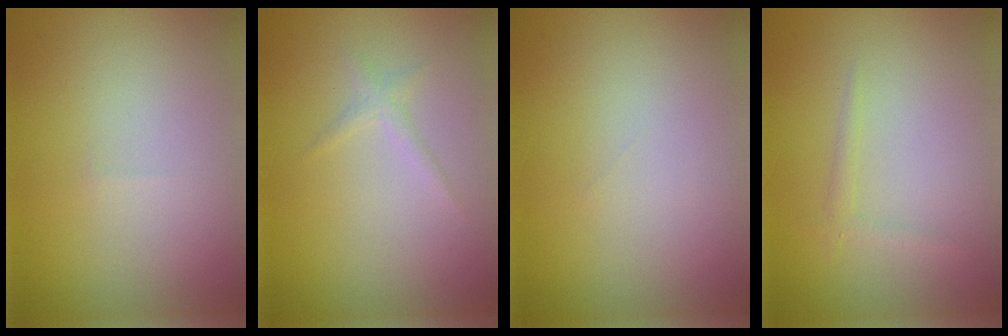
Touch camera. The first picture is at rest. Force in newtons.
{"total": 0.9, "press": 0.9, "slide": 0.1}
{"total": 0.0}
{"total": 0.8, "press": 0.8, "slide": 0.0}